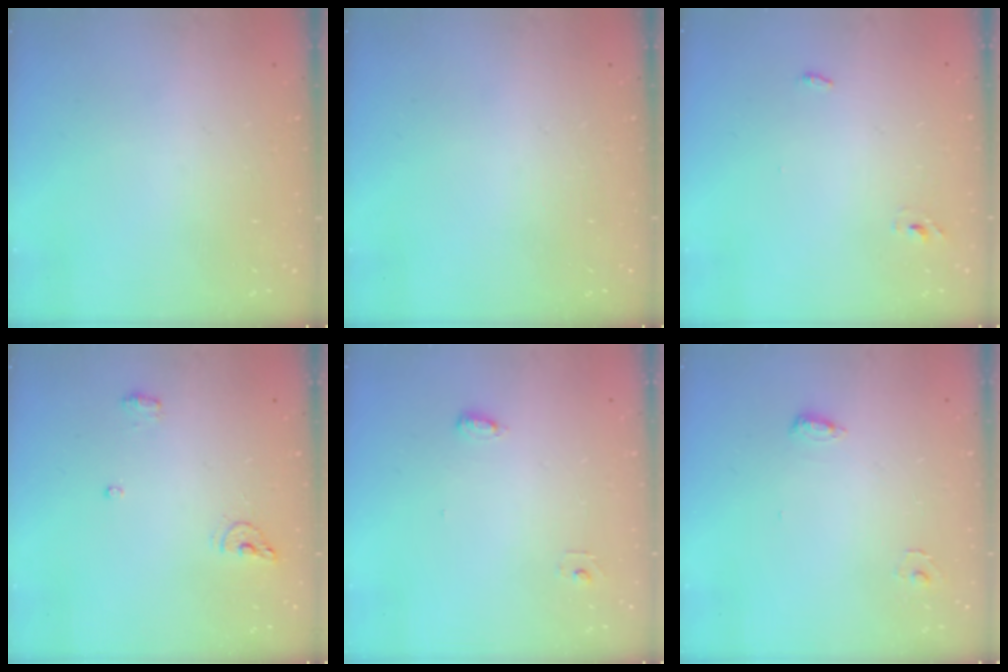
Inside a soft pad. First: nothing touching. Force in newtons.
{"total": 0.0}
{"total": 2.7, "press": 2.6, "slide": 0.9}
{"total": 6.2, "press": 6.0, "slide": 1.4}
{"total": 4.5, "press": 4.3, "slide": 1.2}
{"total": 5.3, "press": 5.2, "slide": 1.2}